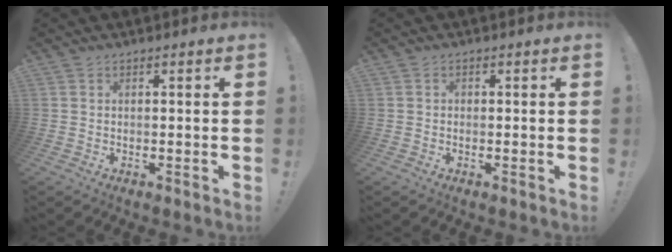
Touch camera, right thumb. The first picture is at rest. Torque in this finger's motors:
{"motor_torque": [-0.01, 0.17, 0.15, -0.10, -0.02]}